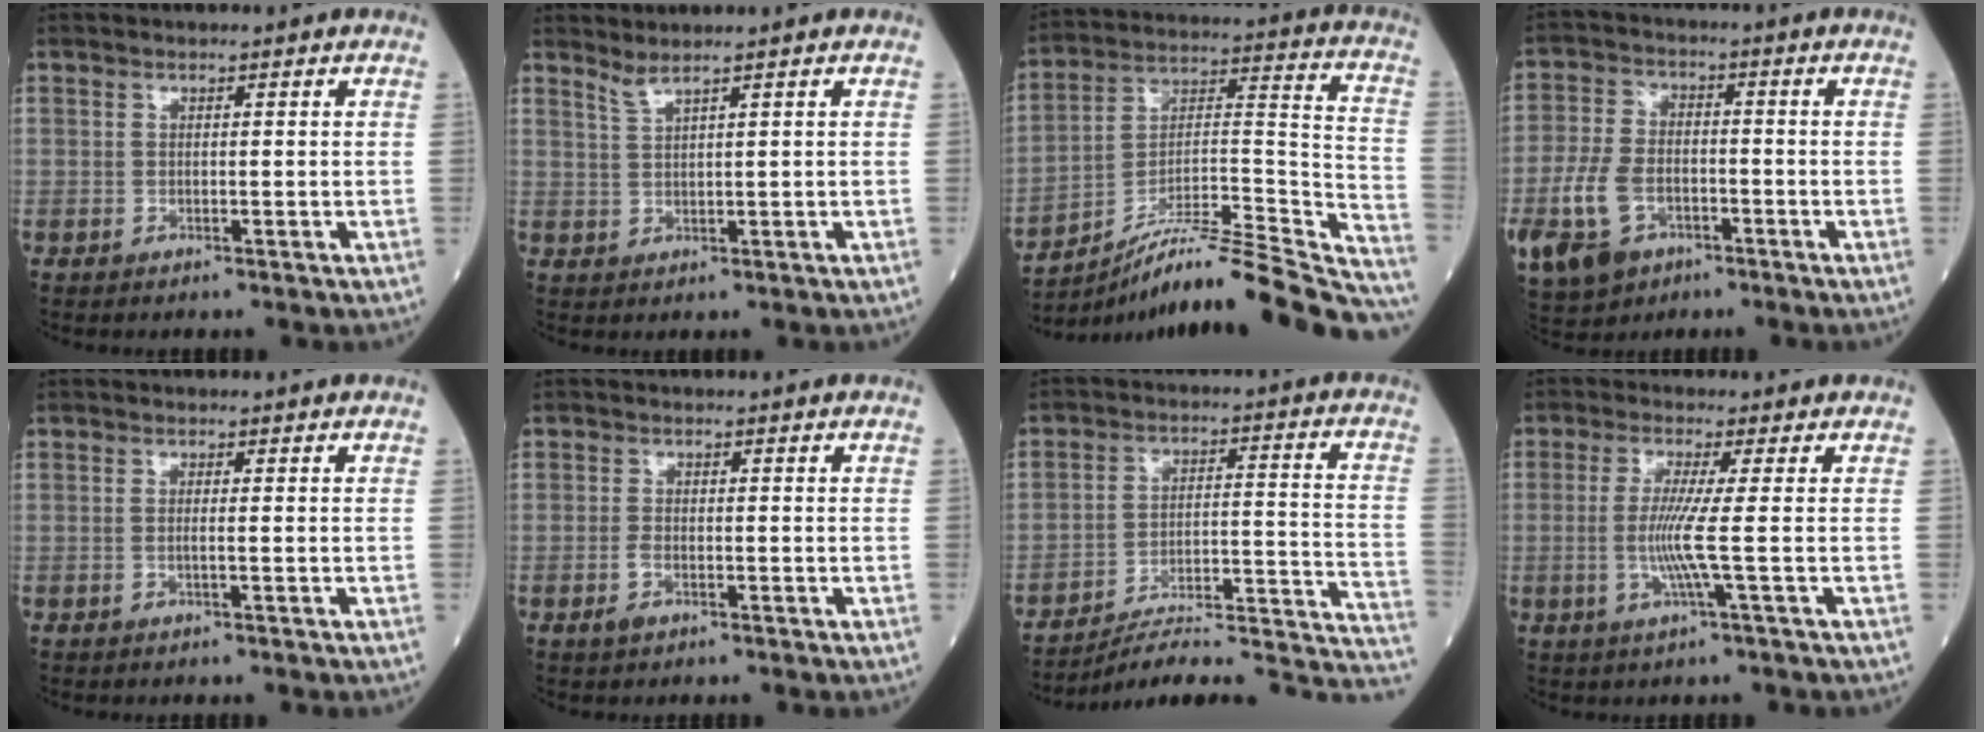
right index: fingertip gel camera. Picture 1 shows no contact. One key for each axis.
{"total": 1.7, "fx": 1.5, "fy": -0.6, "fz": 0.6, "tx": -0.021, "ty": -0.007, "tz": 0.035}
{"total": 27.5, "fx": -24.7, "fy": 1.2, "fz": 12.1, "tx": -0.126, "ty": 0.014, "tz": -0.366}
{"total": 10.6, "fx": -4.3, "fy": 6.9, "fz": 6.8, "tx": -0.162, "ty": 0.002, "tz": -0.072}
{"total": 0.7, "fx": -0.2, "fy": -0.2, "fz": 0.7, "tx": -0.013, "ty": 0.001, "tz": -0.003}
{"total": 1.7, "fx": -0.8, "fy": 0.8, "fz": 1.3, "tx": -0.033, "ty": -0.001, "tz": -0.012}
{"total": 19.8, "fx": -18.4, "fy": 1.0, "fz": 7.1, "tx": -0.033, "ty": 0.034, "tz": -0.250}
{"total": 5.2, "fx": -0.6, "fy": -1.3, "fz": 5.0, "tx": -0.110, "ty": -0.011, "tz": -0.014}